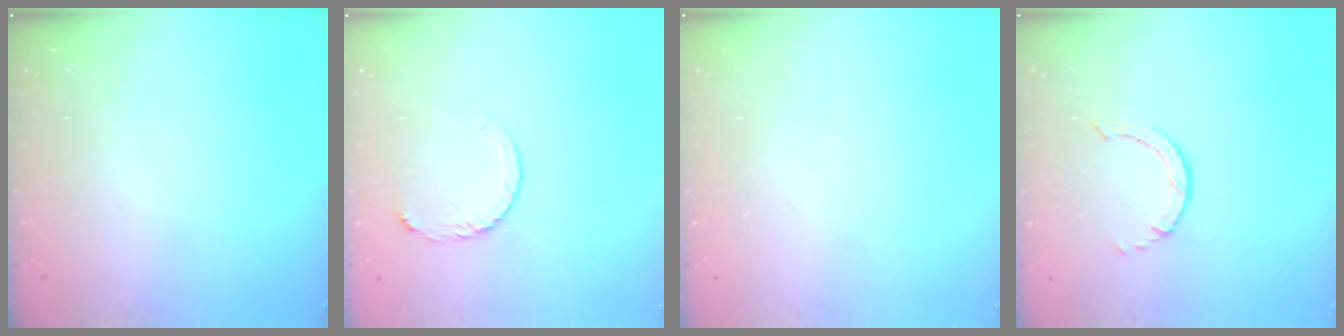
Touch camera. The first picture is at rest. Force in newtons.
{"total": 5.7, "press": 5.7, "slide": 0.6}
{"total": 0.0}
{"total": 0.6, "press": 0.6, "slide": 0.1}